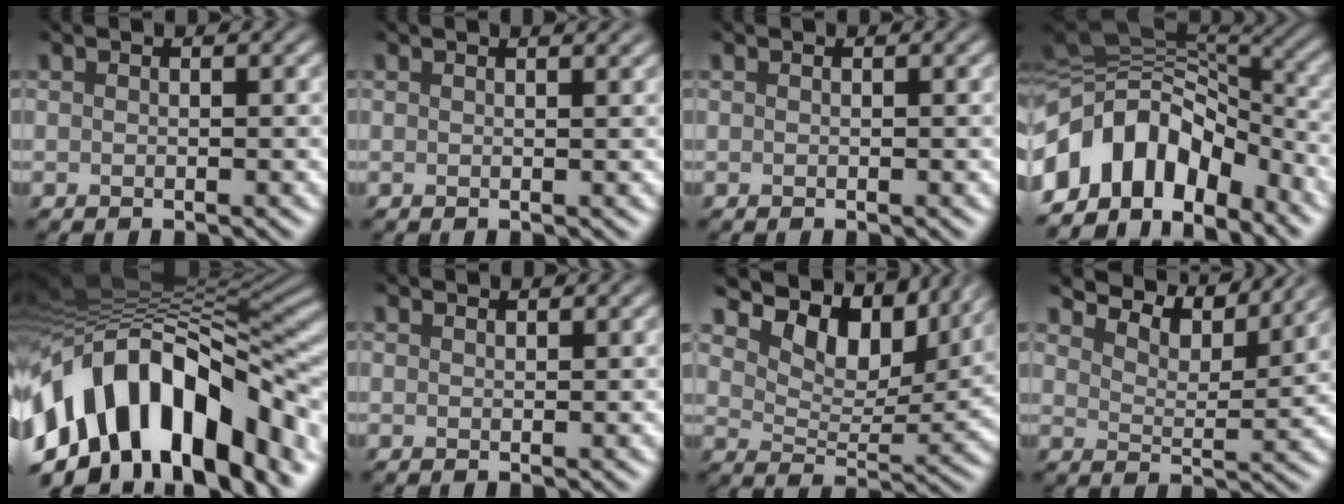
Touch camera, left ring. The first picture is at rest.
{"total": 1.4, "force": [1.1, 0.4, 0.7], "torque": [-0.004, 0.002, 0.009]}
{"total": 0.0}
{"total": 11.5, "force": [-5.1, 7.3, 7.2], "torque": [-0.141, 0.020, -0.100]}
{"total": 16.0, "force": [-6.4, 9.1, 11.4], "torque": [-0.187, 0.020, -0.109]}
{"total": 0.6, "force": [0.6, 0.1, 0.0], "torque": [0.001, -0.002, 0.012]}
{"total": 10.5, "force": [7.4, 5.0, 5.5], "torque": [-0.086, 0.000, 0.124]}
{"total": 7.7, "force": [7.2, 1.3, 2.4], "torque": [-0.058, 0.005, 0.098]}